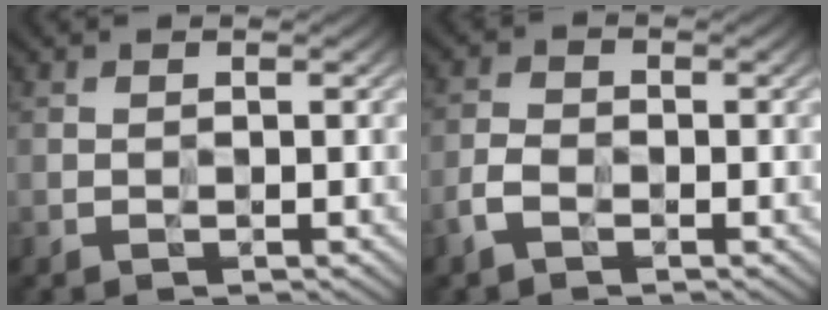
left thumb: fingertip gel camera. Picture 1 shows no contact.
{"total": 3.4, "force": [-2.2, 2.0, 1.6], "torque": [-0.034, -0.006, -0.050]}